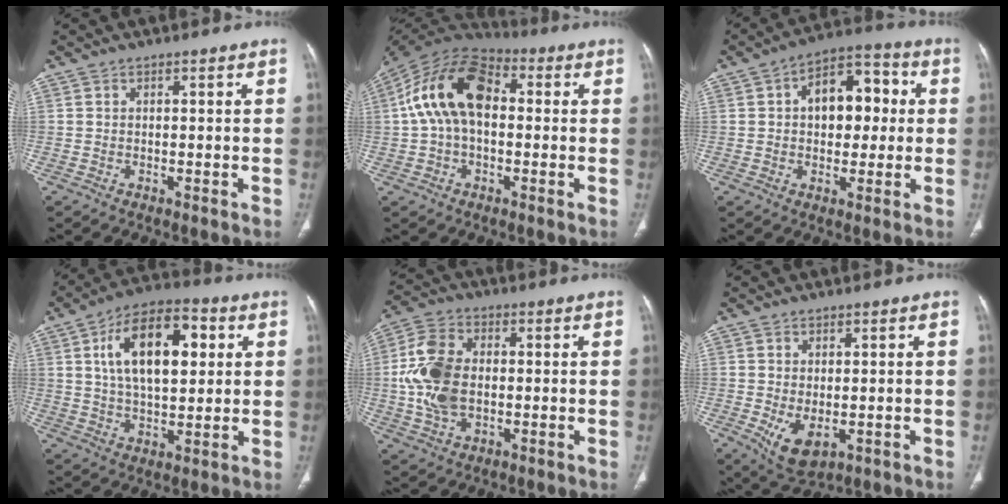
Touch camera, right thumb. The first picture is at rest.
{"total": 15.7, "force": [1.4, 9.7, 12.3], "torque": [-0.225, 0.040, 0.014]}
{"total": 12.3, "force": [1.7, 7.8, 9.4], "torque": [-0.099, 0.025, 0.018]}
{"total": 16.9, "force": [4.5, 8.7, 13.8], "torque": [-0.208, 0.005, 0.073]}
{"total": 12.6, "force": [-0.2, 8.1, 9.6], "torque": [-0.199, 0.012, -0.004]}
{"total": 6.2, "force": [-1.3, 3.6, 4.9], "torque": [-0.084, -0.012, -0.005]}